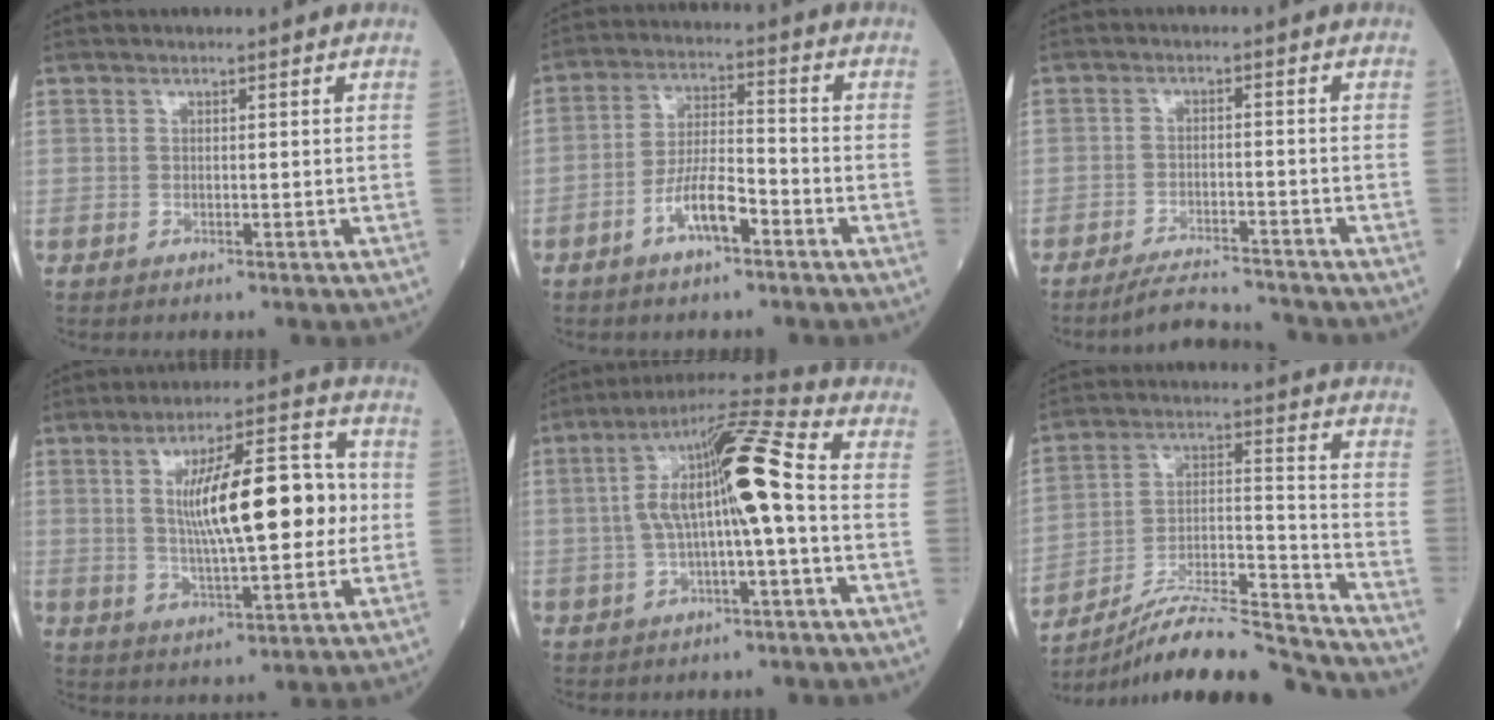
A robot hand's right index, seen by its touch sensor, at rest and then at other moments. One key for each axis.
{"total": 7.0, "fx": -3.7, "fy": 1.8, "fz": 5.6, "tx": -0.112, "ty": 0.009, "tz": -0.068}
{"total": 6.5, "fx": -6.4, "fy": 0.0, "fz": 1.2, "tx": -0.021, "ty": -0.006, "tz": -0.111}
{"total": 14.9, "fx": 1.3, "fy": 3.5, "fz": 14.4, "tx": -0.239, "ty": 0.023, "tz": 0.023}
{"total": 12.8, "fx": 0.0, "fy": 1.0, "fz": 12.8, "tx": -0.234, "ty": 0.032, "tz": -0.005}
{"total": 20.9, "fx": -19.5, "fy": 0.2, "fz": 7.4, "tx": -0.126, "ty": 0.008, "tz": -0.317}